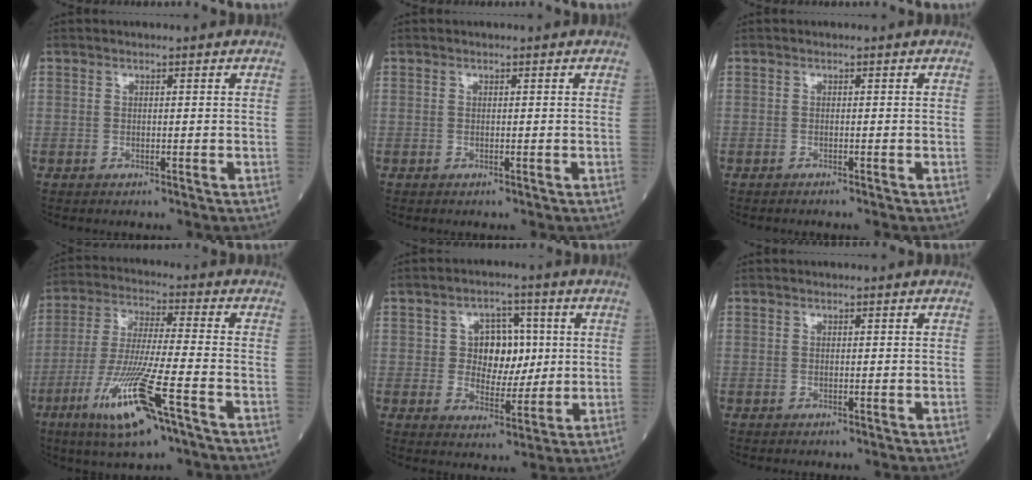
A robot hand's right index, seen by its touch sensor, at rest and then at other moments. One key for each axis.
{"total": 0.0}
{"total": 0.9, "fx": -0.8, "fy": -0.1, "fz": 0.4, "tx": -0.004, "ty": 0.001, "tz": -0.011}
{"total": 13.9, "fx": -7.1, "fy": 1.0, "fz": 11.9, "tx": -0.240, "ty": -0.027, "tz": -0.128}
{"total": 7.1, "fx": 1.1, "fy": 5.0, "fz": 4.9, "tx": -0.072, "ty": 0.017, "tz": 0.022}
{"total": 0.0}